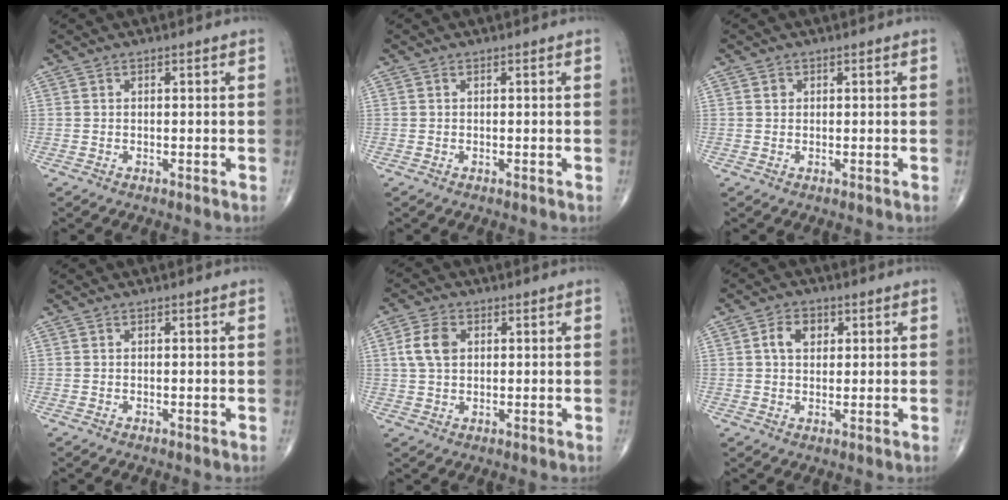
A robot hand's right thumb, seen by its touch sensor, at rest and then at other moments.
{"total": 0.0}
{"total": 1.0, "force": [0.3, 0.9, 0.3], "torque": [-0.001, 0.000, 0.004]}
{"total": 0.0}
{"total": 5.7, "force": [1.3, 3.9, 4.0], "torque": [-0.078, 0.003, 0.022]}
{"total": 4.8, "force": [1.4, 3.4, 3.1], "torque": [-0.044, 0.004, 0.020]}